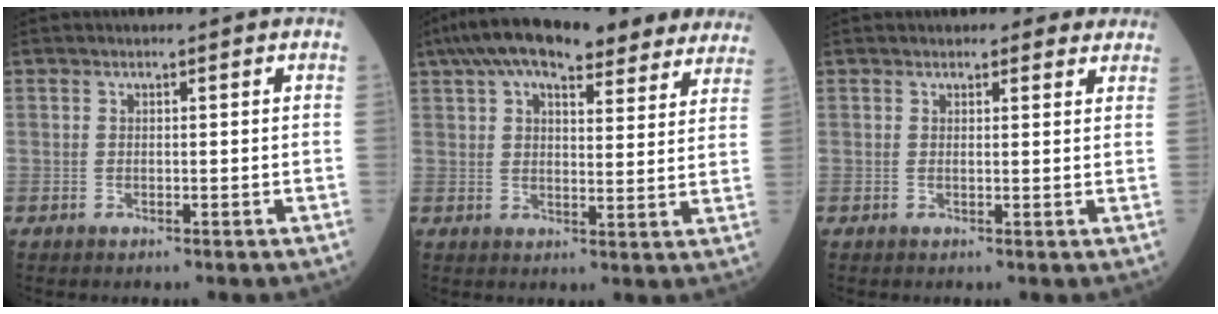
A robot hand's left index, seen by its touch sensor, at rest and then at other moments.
{"total": 23.4, "force": [18.9, 7.1, 11.9], "torque": [-0.184, 0.052, 0.241]}
{"total": 4.3, "force": [3.9, 1.6, 1.0], "torque": [0.000, 0.000, 0.034]}